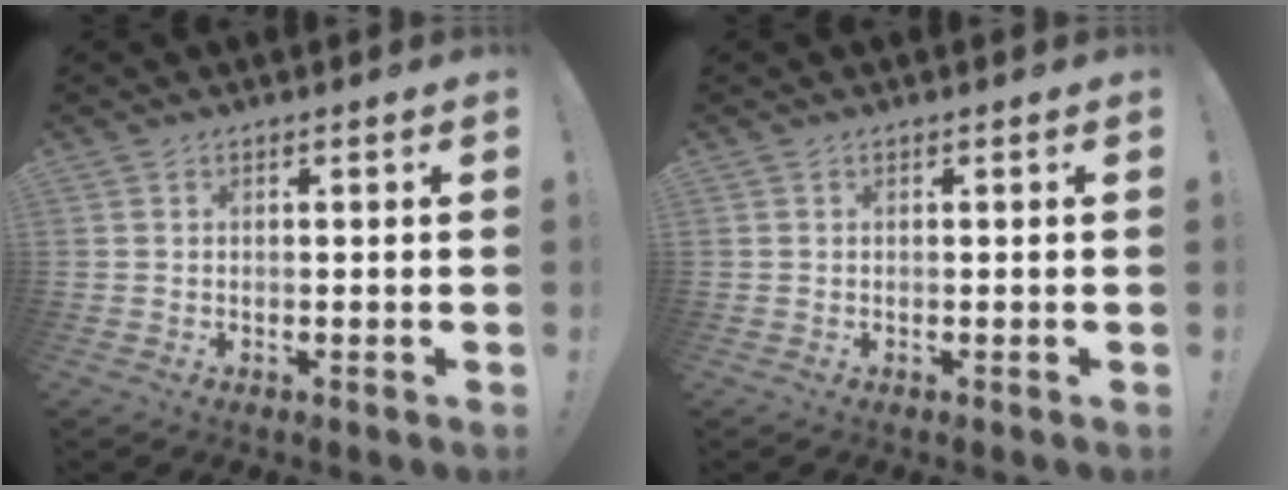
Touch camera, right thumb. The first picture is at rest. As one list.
[{"total": 0.0}]